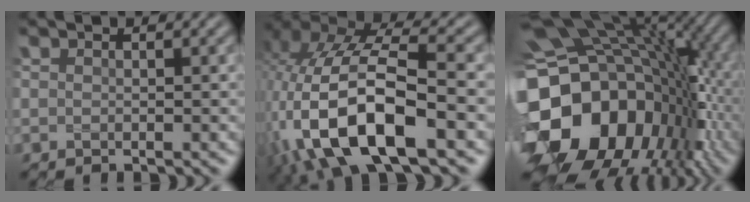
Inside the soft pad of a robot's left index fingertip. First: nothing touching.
{"total": 13.8, "force": [-5.2, 6.3, 11.1], "torque": [-0.238, -0.008, -0.095]}
{"total": 17.8, "force": [-3.0, 13.5, 11.3], "torque": [-0.223, -0.004, -0.054]}